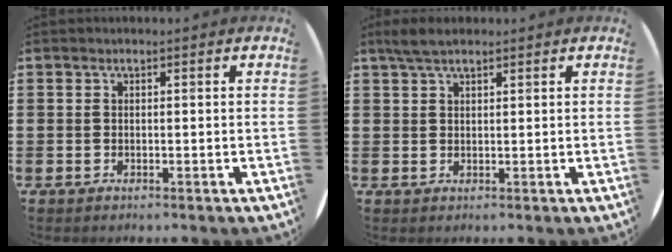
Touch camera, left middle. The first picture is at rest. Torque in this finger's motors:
{"motor_torque": [0.45, -0.34, 0.03, 0.02]}